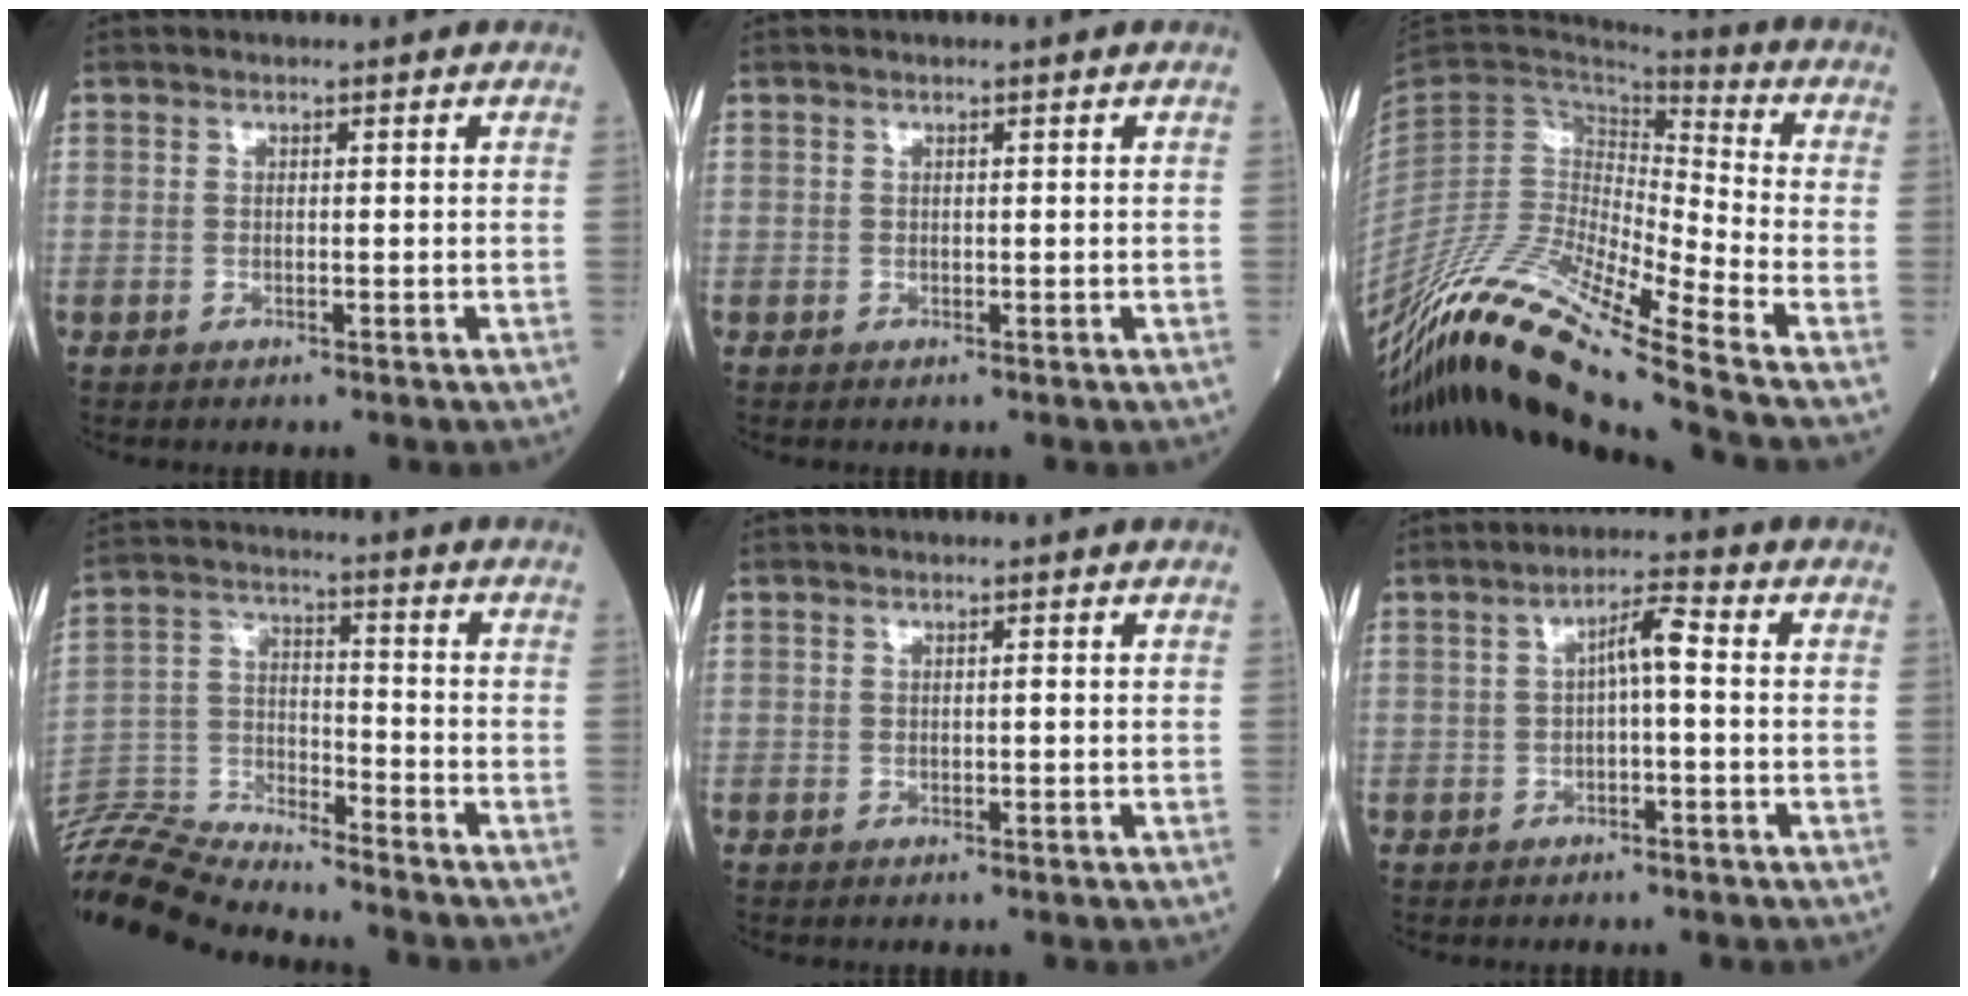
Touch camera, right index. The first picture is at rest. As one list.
[{"total": 0.0}, {"total": 20.0, "force": [-16.0, -1.1, 12.0], "torque": [-0.242, -0.018, -0.309]}, {"total": 13.2, "force": [-13.1, -0.3, 1.3], "torque": [-0.022, 0.023, -0.248]}, {"total": 0.0}, {"total": 3.9, "force": [0.2, 0.7, 3.8], "torque": [-0.056, 0.018, 0.000]}]